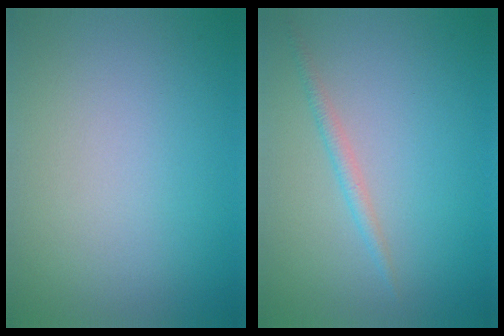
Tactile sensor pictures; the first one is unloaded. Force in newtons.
{"total": 1.3, "press": 1.3, "slide": 0.0}